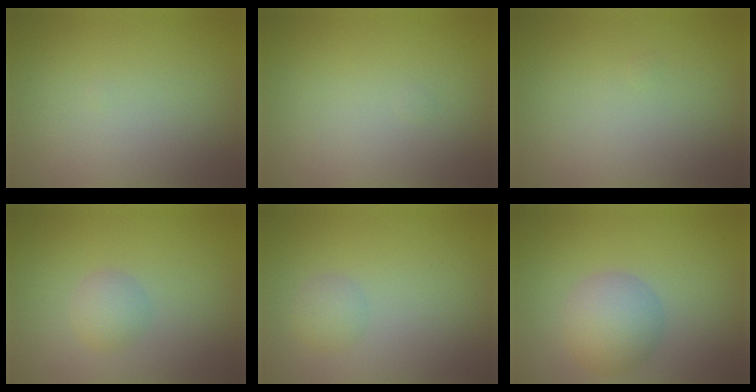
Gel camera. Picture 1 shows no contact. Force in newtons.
{"total": 0.0}
{"total": 0.0}
{"total": 1.7, "press": 1.7, "slide": 0.1}
{"total": 1.5, "press": 1.5, "slide": 0.0}
{"total": 4.4, "press": 4.4, "slide": 0.1}